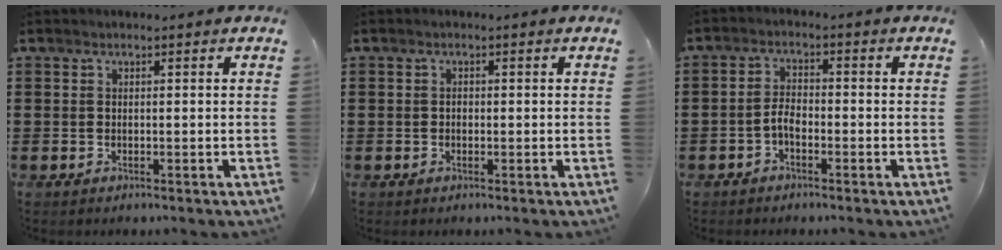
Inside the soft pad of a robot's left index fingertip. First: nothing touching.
{"total": 0.6, "force": [-0.2, 0.4, 0.4], "torque": [-0.010, 0.000, -0.004]}
{"total": 3.0, "force": [-1.6, 1.2, 2.2], "torque": [-0.054, 0.003, -0.037]}